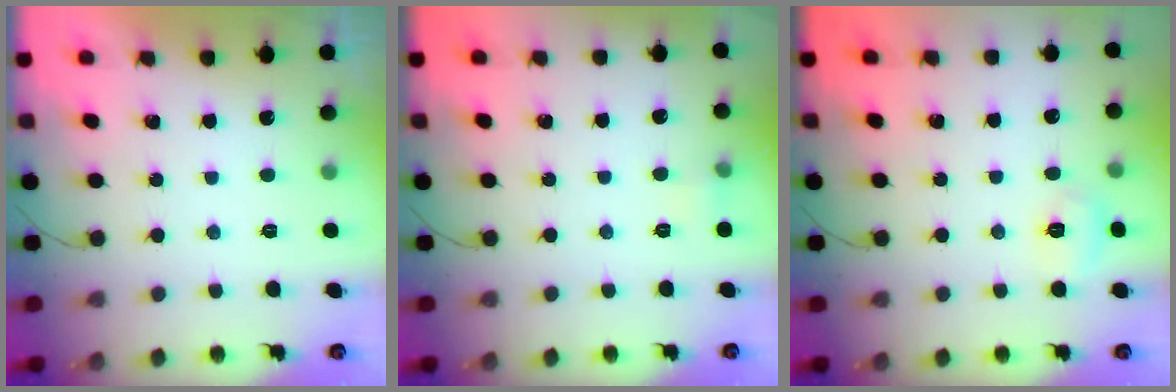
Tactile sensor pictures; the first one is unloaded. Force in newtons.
{"total": 3.7, "press": 3.3, "slide": 1.5}
{"total": 5.1, "press": 4.9, "slide": 1.3}